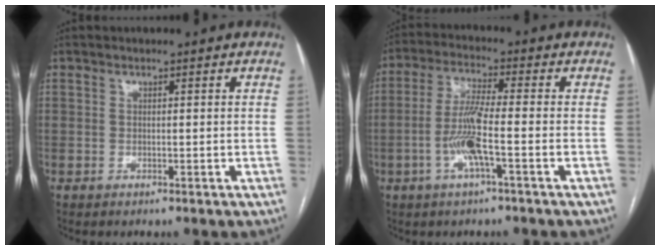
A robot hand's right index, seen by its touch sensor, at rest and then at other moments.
{"total": 7.5, "force": [-2.2, 0.1, 7.2], "torque": [-0.148, 0.002, -0.047]}